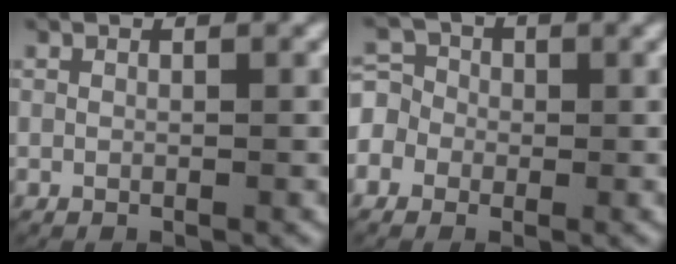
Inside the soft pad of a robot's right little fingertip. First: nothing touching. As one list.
[{"total": 6.4, "force": [-0.4, 5.9, 2.2], "torque": [-0.053, -0.002, -0.020]}]